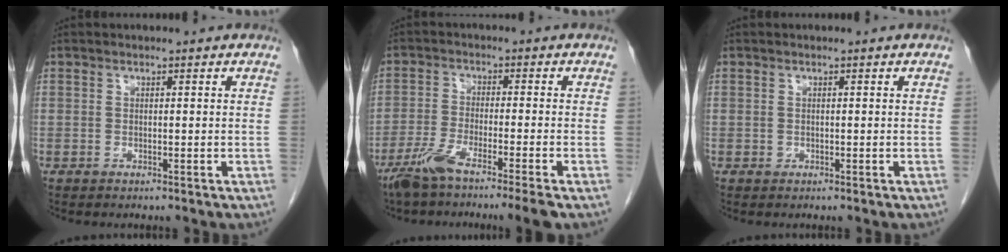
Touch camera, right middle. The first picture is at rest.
{"total": 8.3, "force": [-5.9, -0.5, 5.8], "torque": [-0.104, -0.021, -0.107]}
{"total": 0.0}